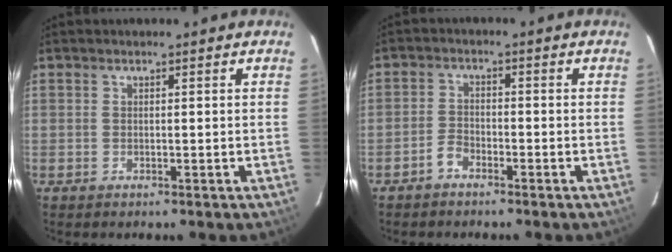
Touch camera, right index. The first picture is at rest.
{"total": 2.7, "force": [-2.1, 1.2, 1.0], "torque": [-0.031, 0.007, -0.042]}